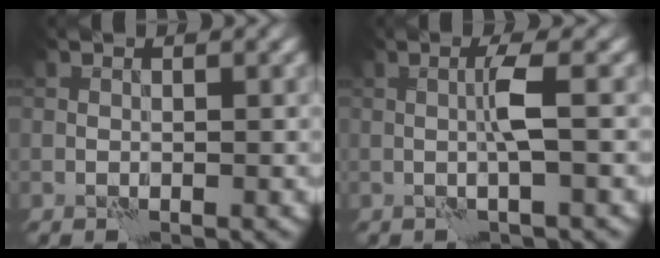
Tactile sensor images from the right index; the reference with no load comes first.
{"total": 2.0, "force": [-0.2, -0.5, 1.9], "torque": [-0.042, 0.004, -0.005]}